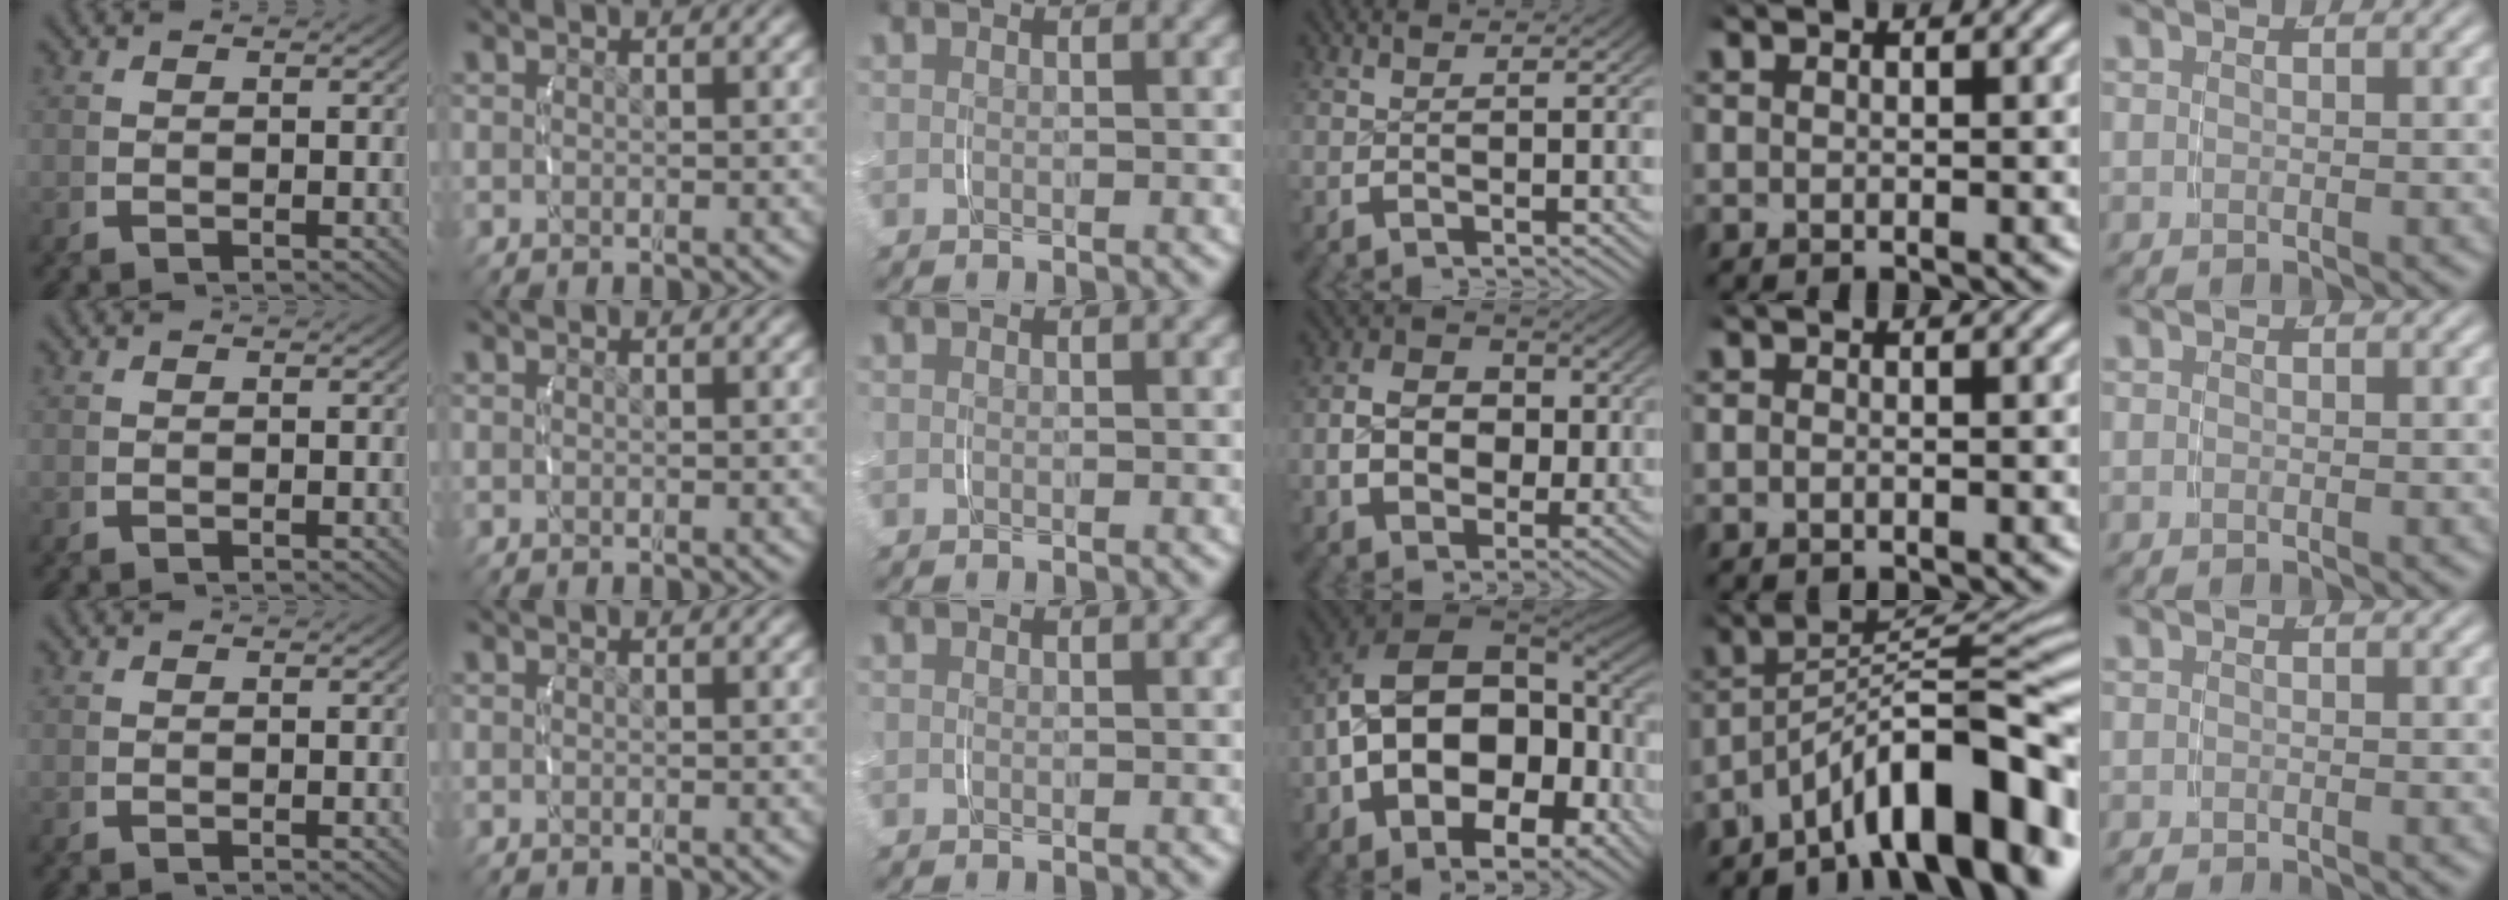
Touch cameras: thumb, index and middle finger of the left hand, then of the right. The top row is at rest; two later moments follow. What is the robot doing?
{"motion": "grasp_and_lifting", "object": "velcro strap"}